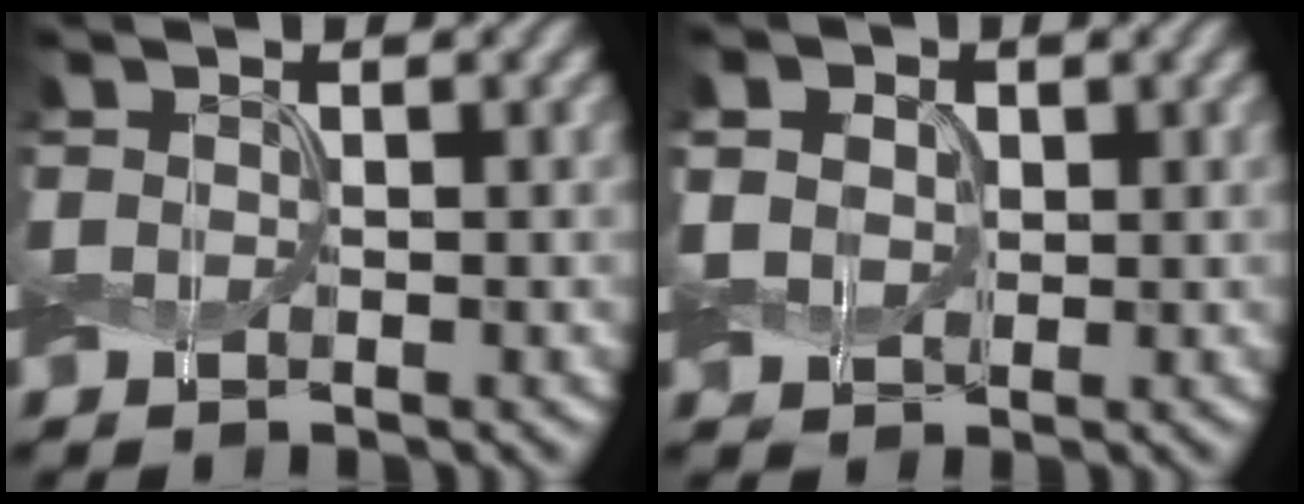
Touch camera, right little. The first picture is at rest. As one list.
[{"total": 4.5, "force": [1.3, 3.6, 2.4], "torque": [-0.064, 0.015, 0.005]}]